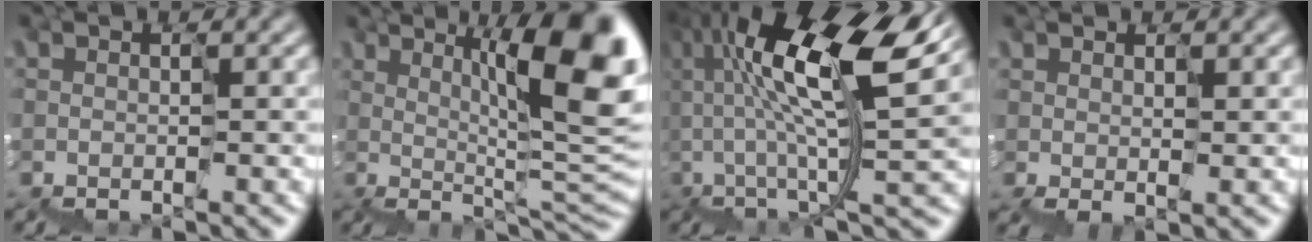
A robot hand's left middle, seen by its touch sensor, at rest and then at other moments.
{"total": 10.5, "force": [2.6, 2.9, 9.7], "torque": [-0.143, 0.003, 0.050]}
{"total": 10.6, "force": [2.4, 3.0, 9.9], "torque": [-0.195, 0.010, 0.053]}
{"total": 1.3, "force": [1.0, 0.7, 0.4], "torque": [-0.014, 0.011, 0.030]}